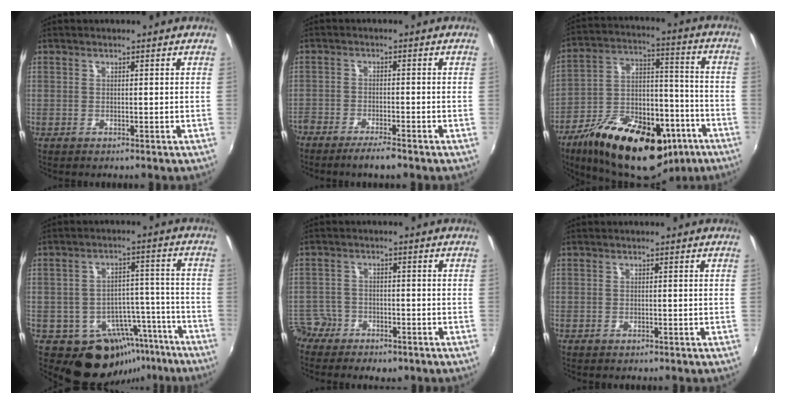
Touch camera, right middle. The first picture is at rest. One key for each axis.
{"total": 6.3, "fx": -5.2, "fy": 1.6, "fz": 3.2, "tx": -0.089, "ty": -0.012, "tz": -0.094}
{"total": 27.2, "fx": -17.0, "fy": 13.0, "fz": 16.9, "tx": -0.296, "ty": 0.002, "tz": -0.249}
{"total": 14.1, "fx": -9.8, "fy": 9.0, "fz": 4.6, "tx": -0.071, "ty": 0.040, "tz": -0.110}
{"total": 7.5, "fx": -5.0, "fy": 5.4, "fz": 1.3, "tx": -0.046, "ty": 0.010, "tz": -0.089}
{"total": 0.5, "fx": -0.4, "fy": 0.3, "fz": 0.1, "tx": -0.004, "ty": -0.004, "tz": -0.007}